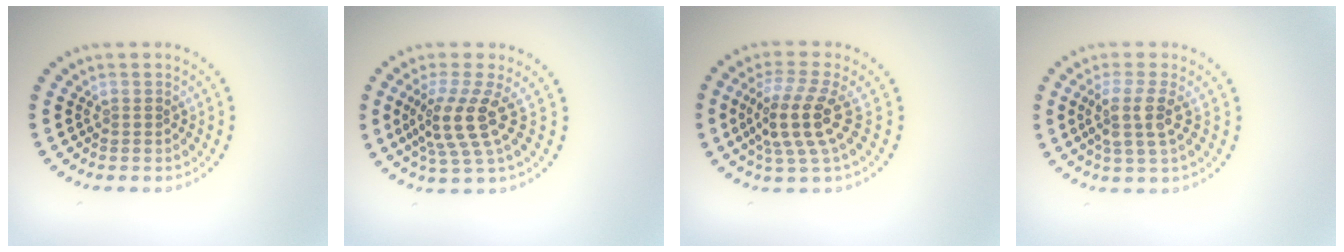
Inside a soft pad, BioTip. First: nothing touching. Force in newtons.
{"total": 4.3, "press": 3.1, "slide": 2.9}
{"total": 4.6, "press": 3.8, "slide": 2.5}
{"total": 3.1, "press": 2.4, "slide": 1.9}